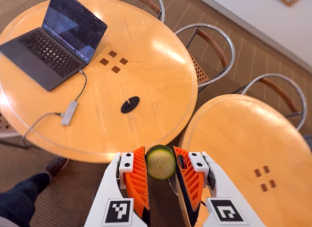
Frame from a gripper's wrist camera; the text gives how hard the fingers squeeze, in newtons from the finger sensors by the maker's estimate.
{"total": 8.1, "left": 7.9, "right": 8.2}